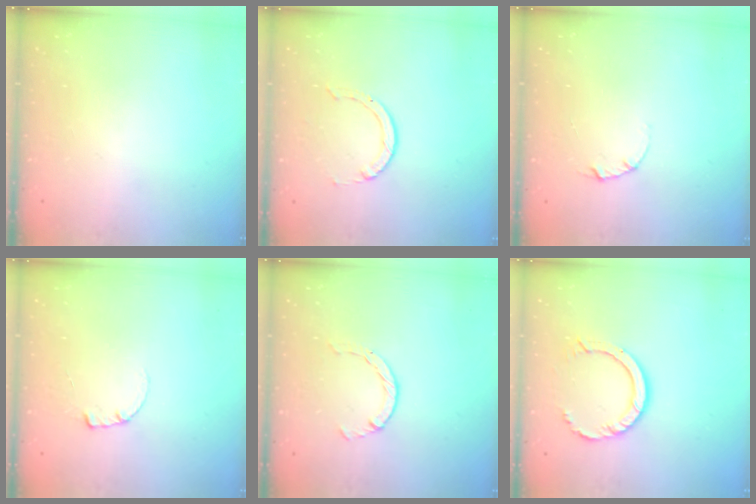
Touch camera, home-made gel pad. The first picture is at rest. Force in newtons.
{"total": 2.0, "press": 2.0, "slide": 0.2}
{"total": 2.1, "press": 2.1, "slide": 0.1}
{"total": 0.6, "press": 0.6, "slide": 0.1}
{"total": 2.1, "press": 2.1, "slide": 0.3}
{"total": 8.3, "press": 8.2, "slide": 0.6}